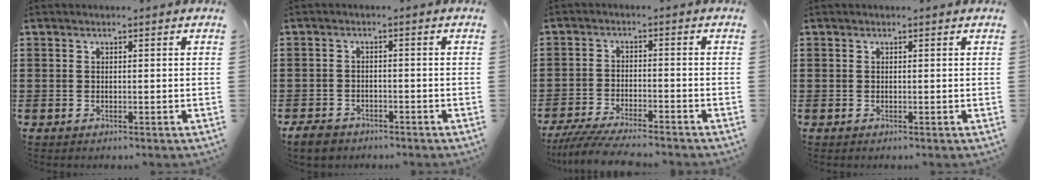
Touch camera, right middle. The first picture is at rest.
{"total": 2.8, "force": [-2.5, 1.0, 0.8], "torque": [-0.025, 0.001, -0.055]}
{"total": 5.2, "force": [-4.9, 0.3, 1.9], "torque": [-0.043, -0.010, -0.097]}
{"total": 0.0}